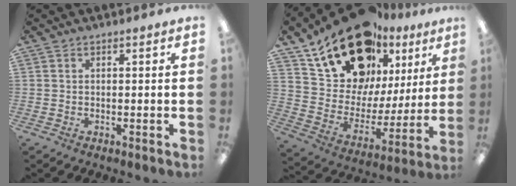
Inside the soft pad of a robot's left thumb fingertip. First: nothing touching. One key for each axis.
{"total": 22.5, "fx": 16.6, "fy": 11.3, "fz": 10.2, "tx": -0.189, "ty": -0.104, "tz": 0.304}